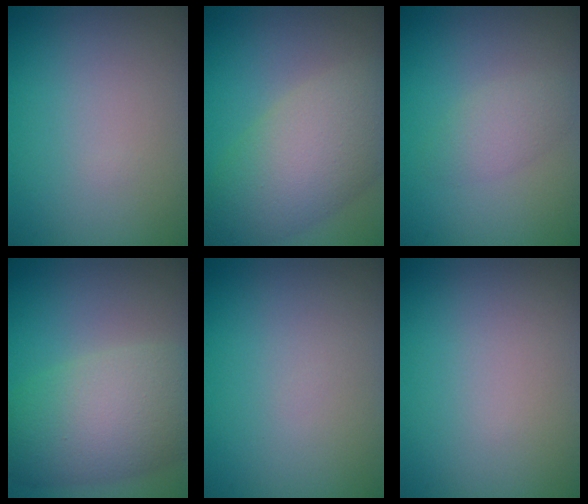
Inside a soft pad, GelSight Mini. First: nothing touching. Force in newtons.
{"total": 7.9, "press": 7.8, "slide": 0.2}
{"total": 2.0, "press": 2.0, "slide": 0.1}
{"total": 8.4, "press": 8.4, "slide": 0.3}
{"total": 0.0}
{"total": 0.0}